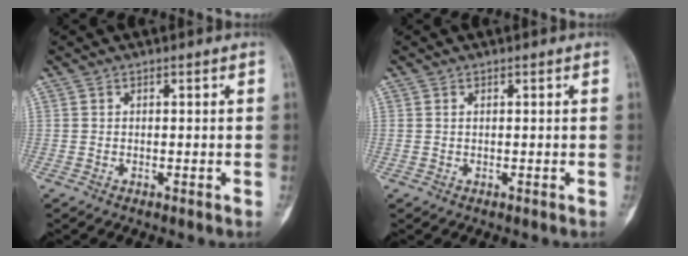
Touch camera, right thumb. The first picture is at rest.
{"total": 0.5, "force": [0.2, 0.3, 0.4], "torque": [-0.011, 0.007, 0.006]}